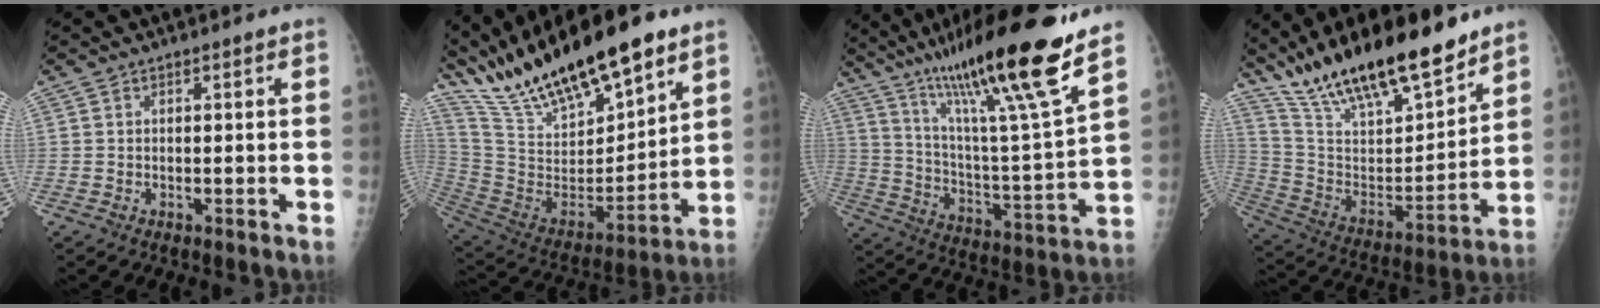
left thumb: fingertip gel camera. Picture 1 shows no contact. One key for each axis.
{"total": 27.4, "fx": 20.8, "fy": 8.1, "fz": 15.9, "tx": -0.253, "ty": -0.069, "tz": 0.372}
{"total": 25.1, "fx": 17.2, "fy": 1.3, "fz": 18.1, "tx": -0.285, "ty": -0.062, "tz": 0.295}
{"total": 24.8, "fx": 19.2, "fy": 6.9, "fz": 14.1, "tx": -0.214, "ty": -0.075, "tz": 0.338}